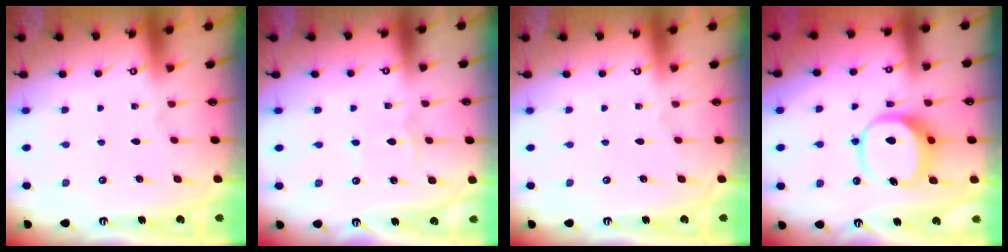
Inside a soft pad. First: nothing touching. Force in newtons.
{"total": 2.1, "press": 2.1, "slide": 0.2}
{"total": 0.0}
{"total": 9.2, "press": 9.0, "slide": 1.6}